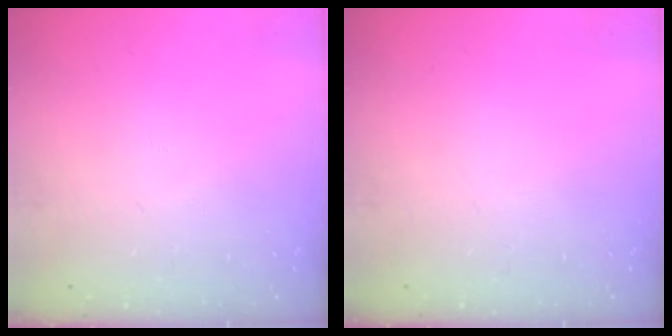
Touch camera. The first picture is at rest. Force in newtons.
{"total": 0.0}